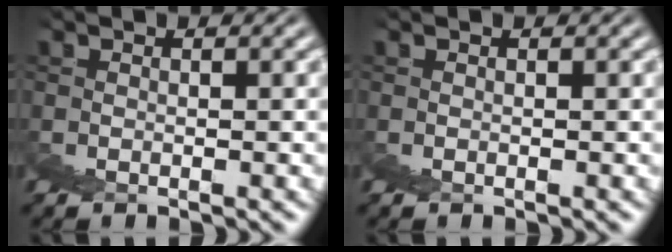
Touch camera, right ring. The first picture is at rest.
{"total": 0.0}